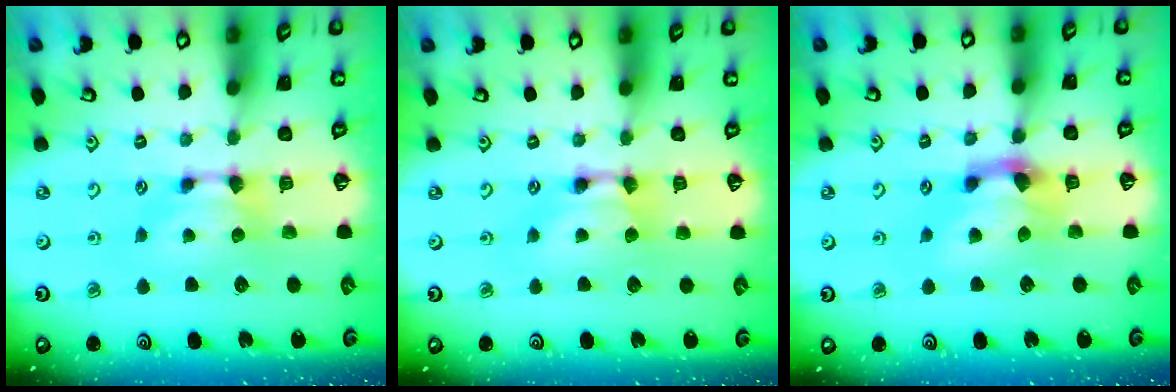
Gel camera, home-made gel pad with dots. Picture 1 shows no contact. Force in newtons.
{"total": 2.0, "press": 2.0, "slide": 0.1}
{"total": 3.0, "press": 2.4, "slide": 1.8}